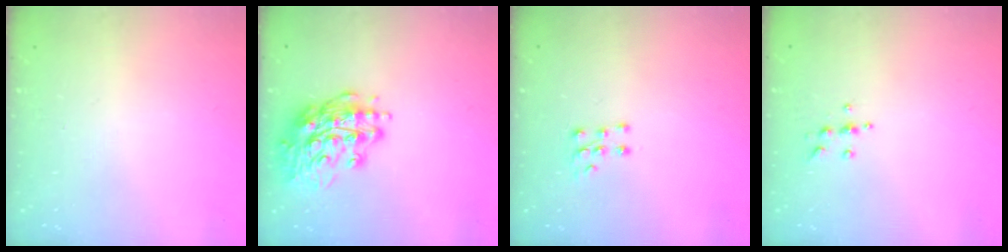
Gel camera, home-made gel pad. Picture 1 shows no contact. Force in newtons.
{"total": 16.9, "press": 16.6, "slide": 3.1}
{"total": 6.6, "press": 6.6, "slide": 0.8}
{"total": 5.6, "press": 5.6, "slide": 0.7}